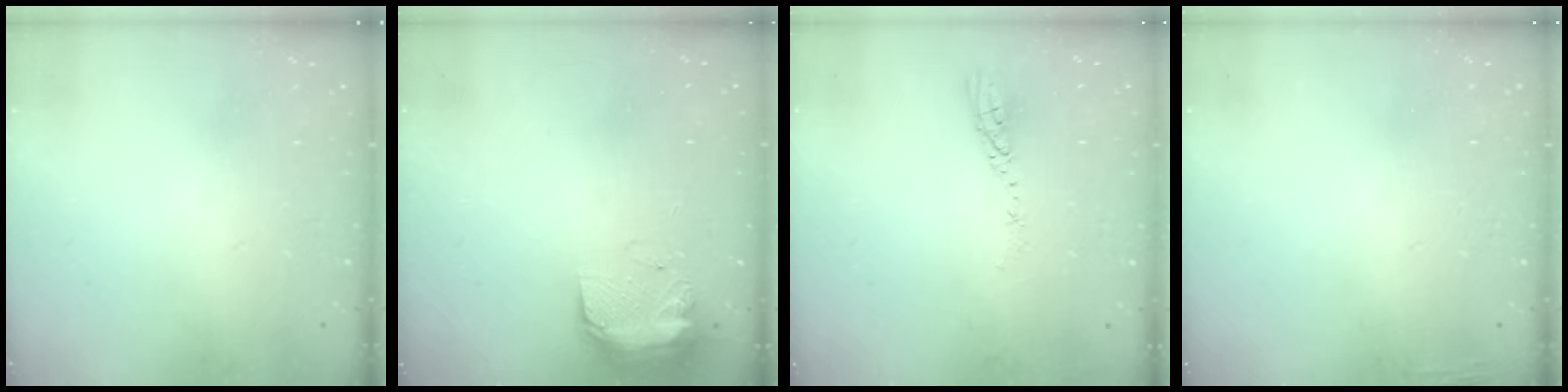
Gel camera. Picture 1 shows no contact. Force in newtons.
{"total": 9.3, "press": 9.3, "slide": 0.7}
{"total": 3.5, "press": 3.5, "slide": 0.3}
{"total": 3.1, "press": 3.0, "slide": 0.8}